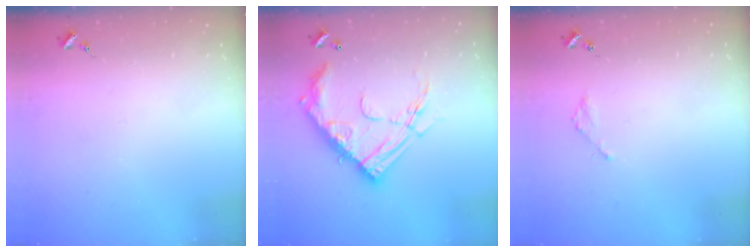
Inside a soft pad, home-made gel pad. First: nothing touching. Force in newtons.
{"total": 20.3, "press": 20.2, "slide": 1.9}
{"total": 2.1, "press": 2.1, "slide": 0.2}